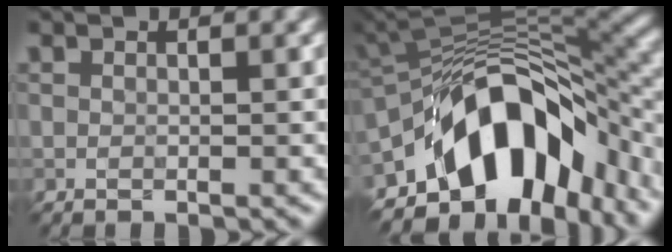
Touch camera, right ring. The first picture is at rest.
{"total": 13.4, "force": [-7.2, 7.1, 8.9], "torque": [-0.131, 0.021, -0.118]}